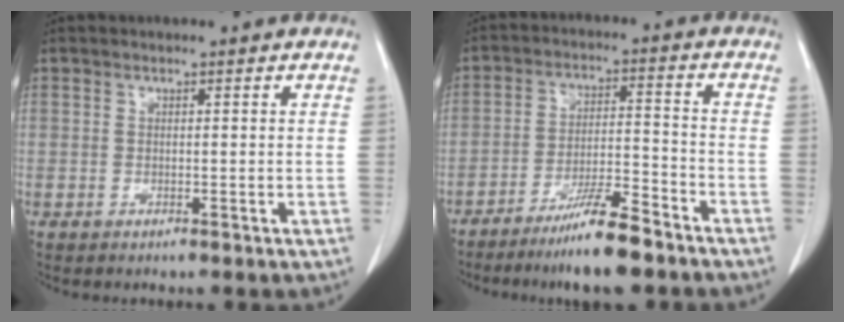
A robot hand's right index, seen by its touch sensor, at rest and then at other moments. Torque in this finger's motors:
{"motor_torque": [0.80, -0.80, 0.52, 0.11]}